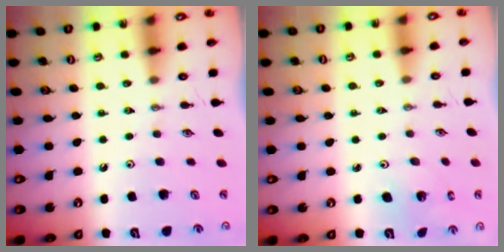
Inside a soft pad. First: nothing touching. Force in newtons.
{"total": 2.2, "press": 2.2, "slide": 0.2}